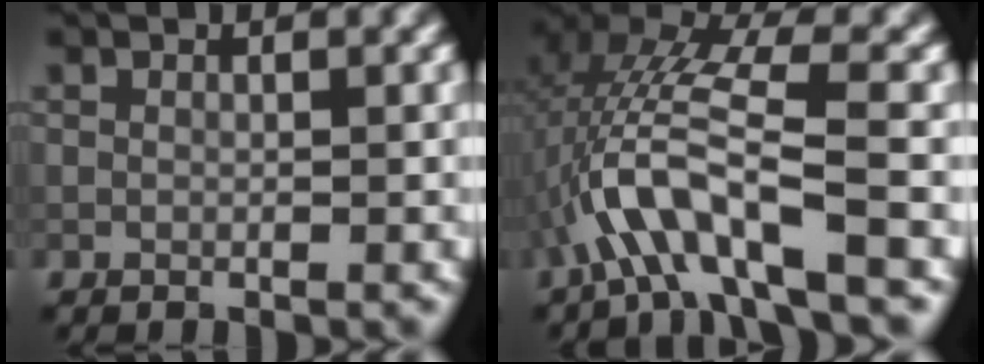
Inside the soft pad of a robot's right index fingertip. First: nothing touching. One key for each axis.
{"total": 7.8, "fx": -2.7, "fy": 2.1, "fz": 7.0, "tx": -0.148, "ty": 0.017, "tz": -0.056}